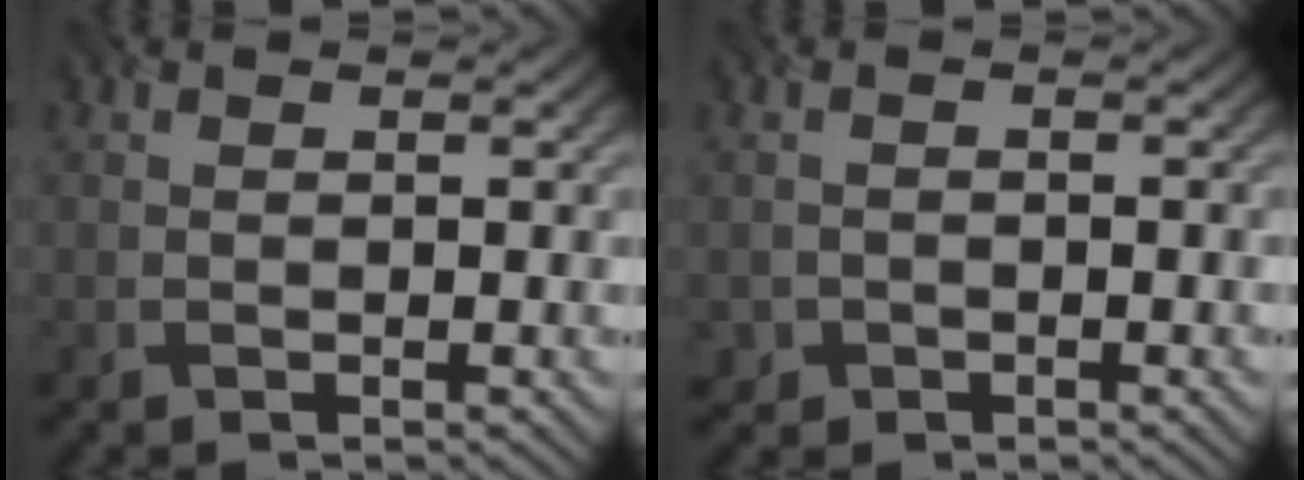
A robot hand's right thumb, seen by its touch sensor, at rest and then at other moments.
{"total": 1.3, "force": [-0.9, 1.0, 0.2], "torque": [0.000, -0.004, -0.017]}